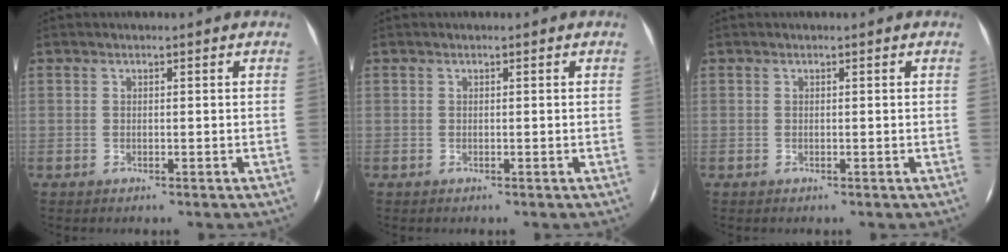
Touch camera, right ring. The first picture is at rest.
{"total": 0.0}
{"total": 0.0}